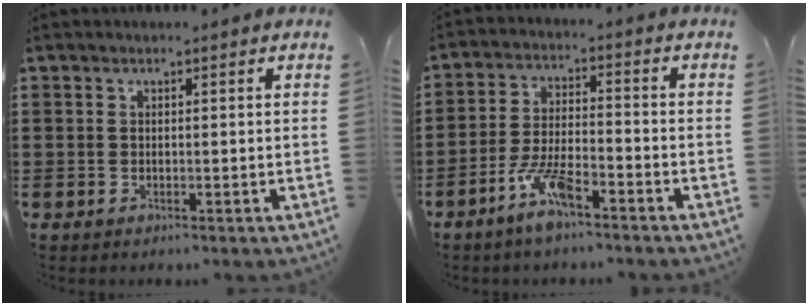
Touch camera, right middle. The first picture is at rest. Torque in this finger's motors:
{"motor_torque": [1.38, 0.76, 0.18, 0.08]}